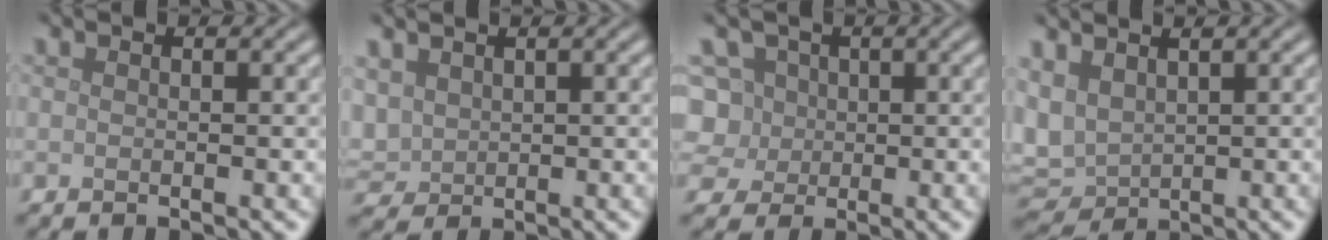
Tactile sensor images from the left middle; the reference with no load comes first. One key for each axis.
{"total": 2.4, "fx": 1.0, "fy": 1.8, "fz": 1.1, "tx": -0.035, "ty": 0.002, "tz": 0.023}
{"total": 8.2, "fx": 1.4, "fy": 7.3, "fz": 3.5, "tx": -0.067, "ty": 0.043, "tz": -0.009}
{"total": 4.4, "fx": 1.3, "fy": 3.1, "fz": 2.9, "tx": -0.079, "ty": 0.003, "tz": 0.026}